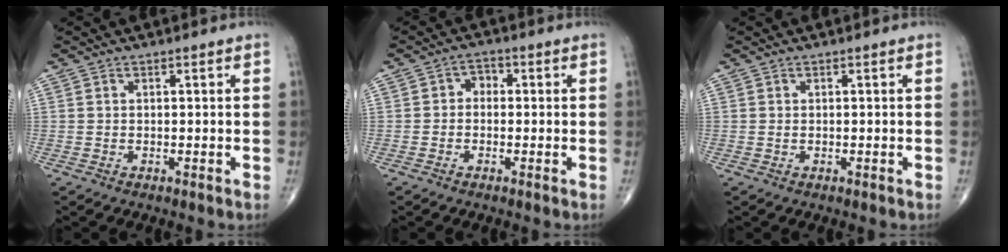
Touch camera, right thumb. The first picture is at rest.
{"total": 2.6, "force": [-0.3, 2.1, 1.5], "torque": [-0.004, 0.014, -0.017]}
{"total": 0.0}